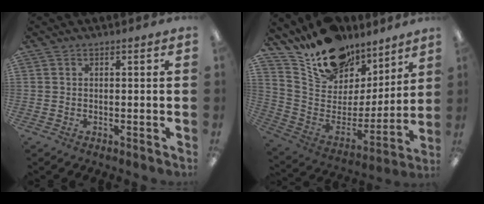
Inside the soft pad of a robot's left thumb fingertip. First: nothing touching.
{"total": 17.6, "force": [14.5, 9.1, 4.2], "torque": [-0.092, -0.115, 0.265]}